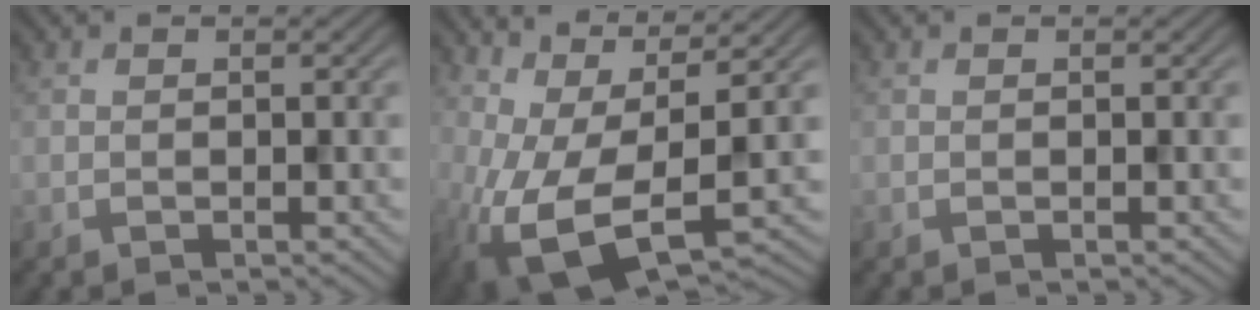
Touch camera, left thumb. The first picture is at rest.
{"total": 11.7, "force": [0.1, 5.4, 10.3], "torque": [-0.220, -0.011, 0.006]}
{"total": 0.0}